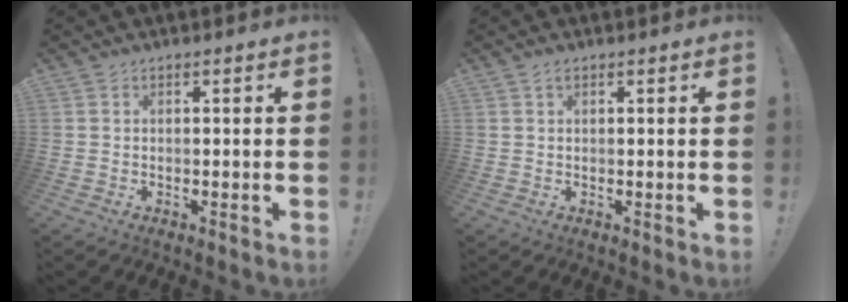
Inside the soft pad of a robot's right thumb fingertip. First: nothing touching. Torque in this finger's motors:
{"motor_torque": [-0.11, -0.01, -0.36, 0.10, 0.01]}